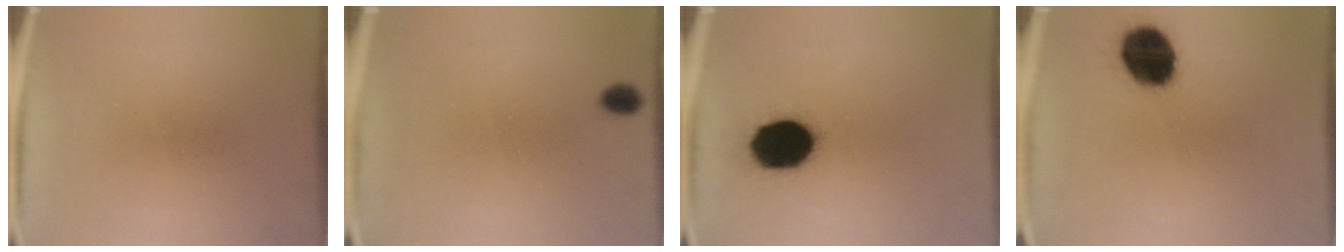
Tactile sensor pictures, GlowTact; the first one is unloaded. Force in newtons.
{"total": 1.7}
{"total": 16.9}
{"total": 14.5}